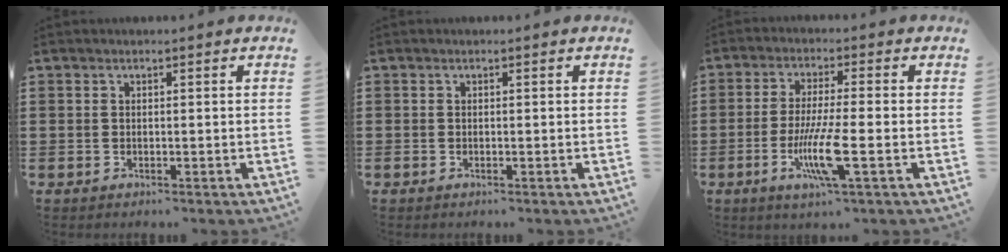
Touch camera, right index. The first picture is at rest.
{"total": 0.0}
{"total": 8.6, "force": [-2.7, 1.0, 8.2], "torque": [-0.168, -0.021, -0.052]}